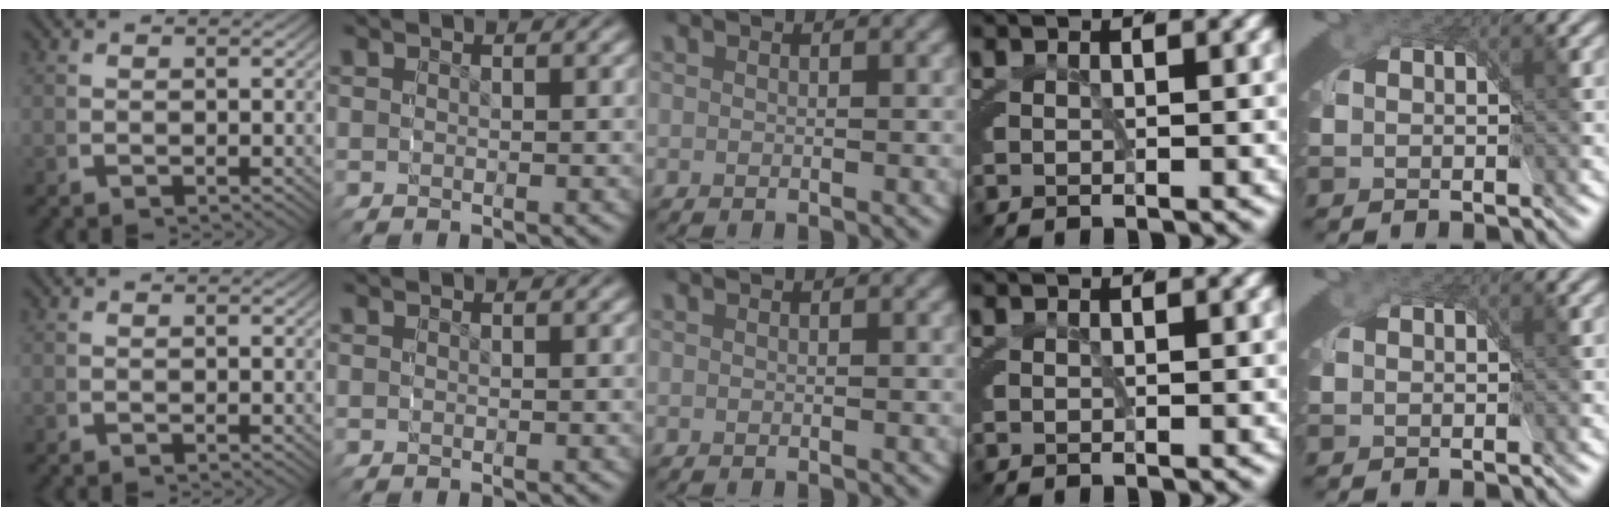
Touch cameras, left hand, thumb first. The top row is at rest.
{}